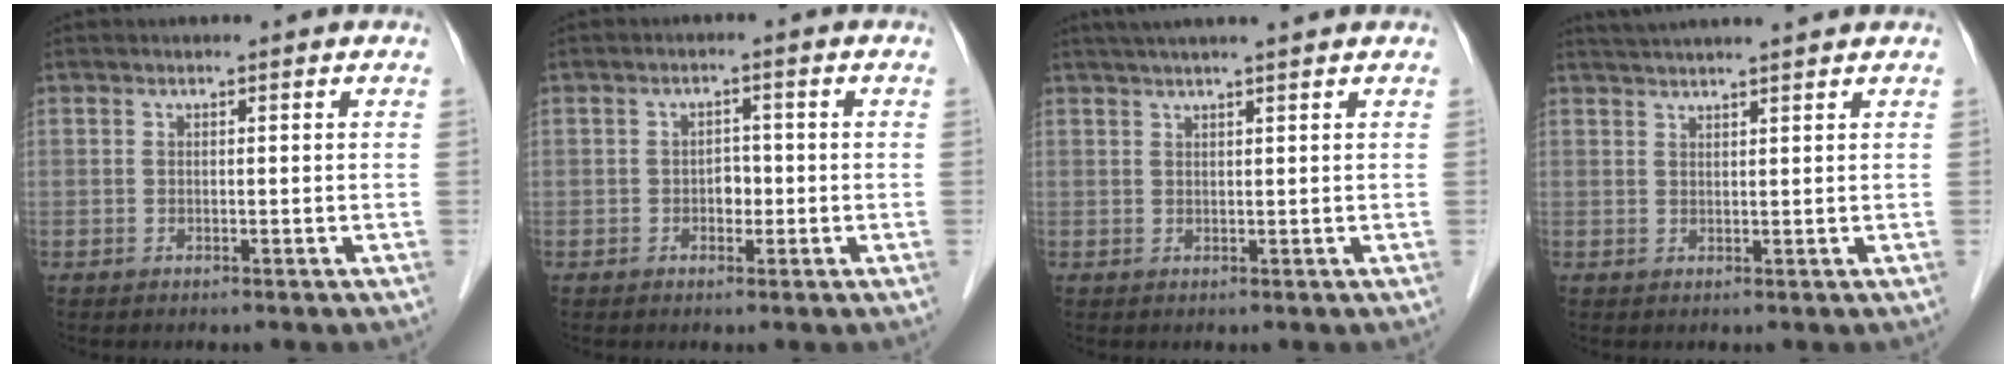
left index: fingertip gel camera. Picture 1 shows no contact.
{"total": 2.2, "force": [-0.6, 1.5, 1.5], "torque": [-0.018, 0.007, -0.009]}
{"total": 7.3, "force": [6.1, -0.5, 3.9], "torque": [-0.058, 0.031, 0.084]}
{"total": 8.0, "force": [7.2, -0.4, 3.4], "torque": [-0.054, 0.032, 0.103]}